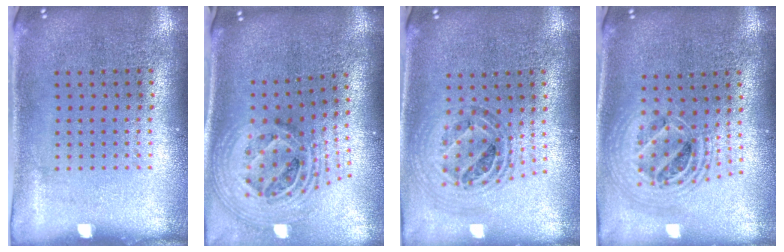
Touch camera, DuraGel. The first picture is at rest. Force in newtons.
{"total": 2.5, "press": 1.8, "slide": 1.8}
{"total": 1.0, "press": 1.0, "slide": 0.3}
{"total": 2.1, "press": 1.7, "slide": 1.3}